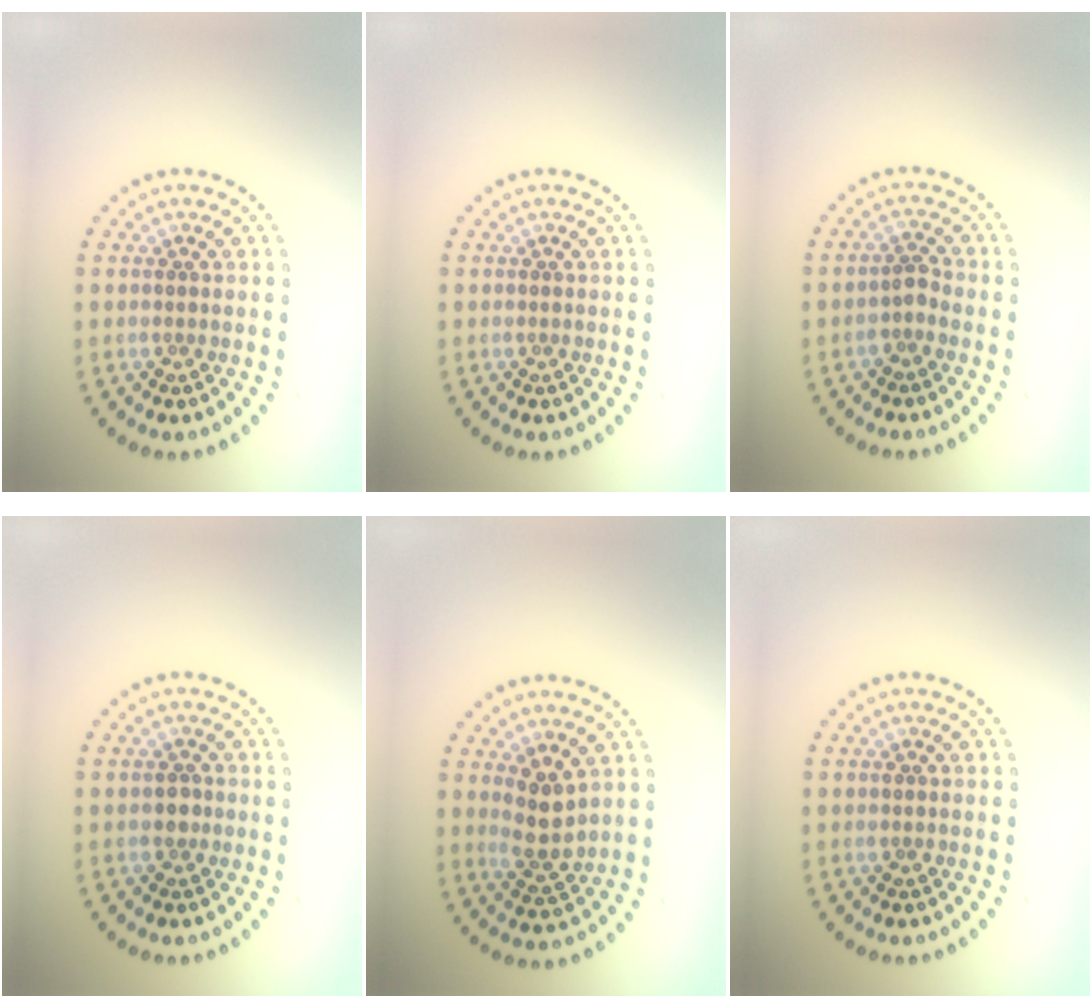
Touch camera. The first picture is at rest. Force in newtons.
{"total": 0.0}
{"total": 1.2, "press": 1.0, "slide": 0.6}
{"total": 1.2, "press": 1.0, "slide": 0.5}
{"total": 2.8, "press": 2.7, "slide": 1.0}
{"total": 0.6, "press": 0.6, "slide": 0.2}